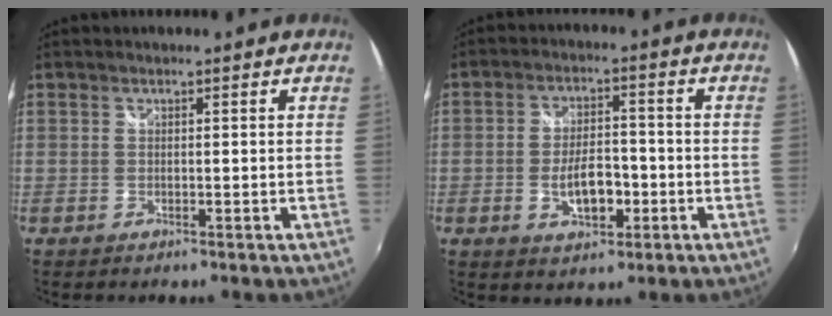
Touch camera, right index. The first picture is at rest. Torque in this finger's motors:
{"motor_torque": [0.28, -0.15, 0.25, 0.08]}